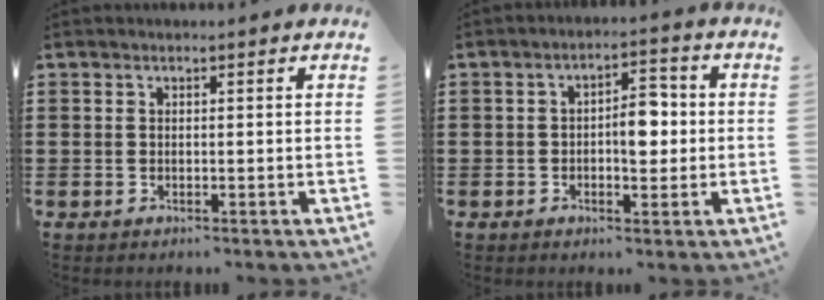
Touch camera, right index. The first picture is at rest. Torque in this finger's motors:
{"motor_torque": [0.54, 0.22, 0.48, 0.08]}